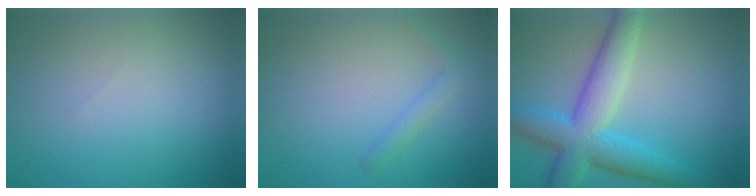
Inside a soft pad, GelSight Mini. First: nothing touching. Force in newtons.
{"total": 1.4, "press": 1.4, "slide": 0.1}
{"total": 7.6, "press": 7.6, "slide": 0.1}